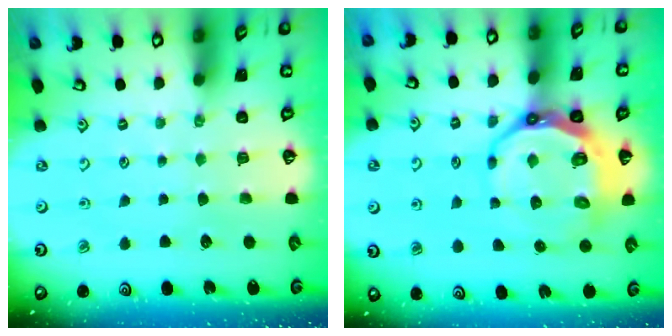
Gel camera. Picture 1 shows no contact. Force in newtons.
{"total": 13.2, "press": 12.5, "slide": 4.3}